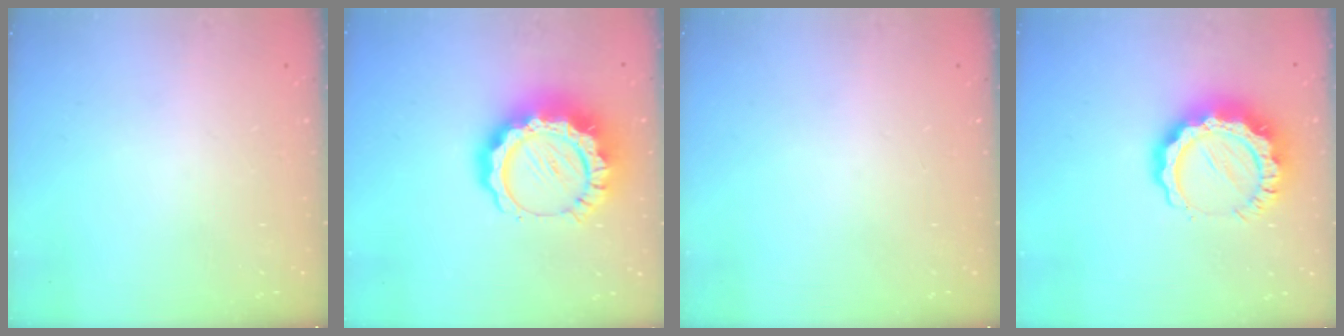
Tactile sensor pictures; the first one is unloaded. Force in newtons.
{"total": 17.5, "press": 17.4, "slide": 1.7}
{"total": 0.0}
{"total": 12.9, "press": 12.9, "slide": 1.0}